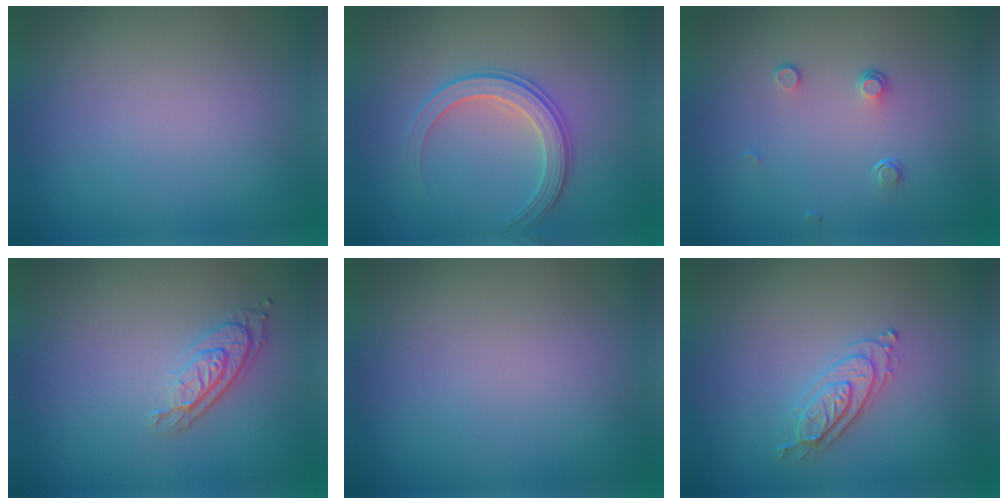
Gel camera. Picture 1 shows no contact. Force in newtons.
{"total": 2.9, "press": 2.8, "slide": 0.6}
{"total": 1.0, "press": 0.7, "slide": 0.8}
{"total": 2.9, "press": 2.2, "slide": 1.9}
{"total": 0.0}
{"total": 2.2, "press": 2.2, "slide": 0.3}